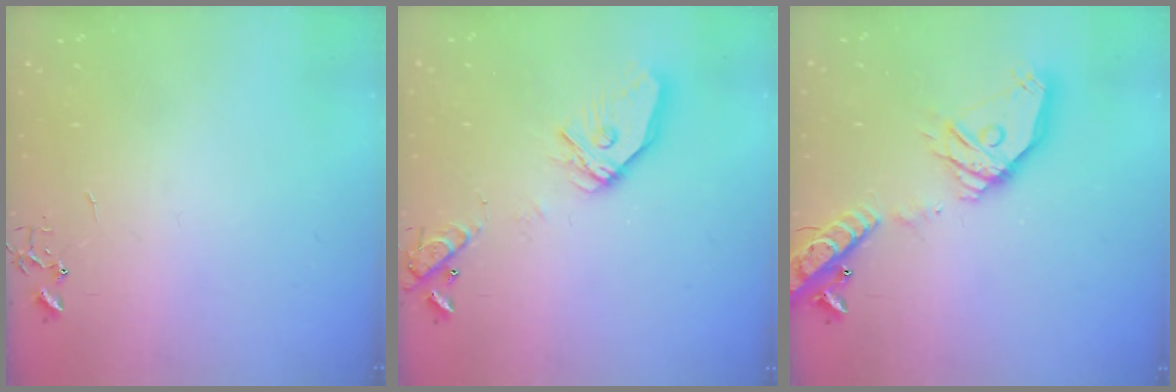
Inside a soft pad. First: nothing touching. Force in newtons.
{"total": 15.8, "press": 15.6, "slide": 2.1}
{"total": 21.9, "press": 21.6, "slide": 3.8}